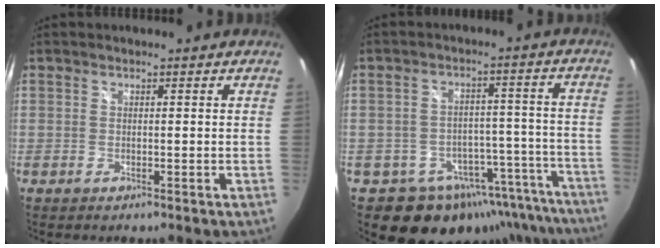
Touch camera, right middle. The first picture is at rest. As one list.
[{"total": 18.3, "force": [-14.9, 9.6, 4.5], "torque": [-0.067, 0.048, -0.174]}]